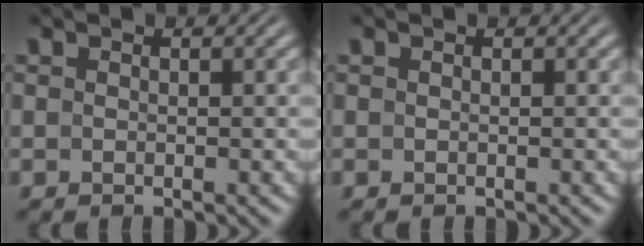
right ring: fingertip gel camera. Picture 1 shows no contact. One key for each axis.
{"total": 0.0}